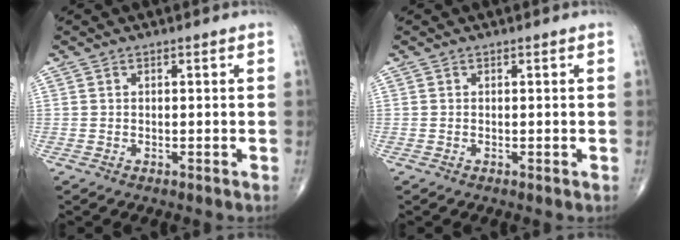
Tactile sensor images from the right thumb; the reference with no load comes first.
{"total": 0.0}